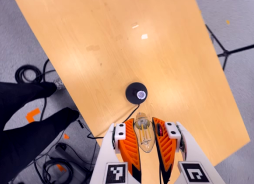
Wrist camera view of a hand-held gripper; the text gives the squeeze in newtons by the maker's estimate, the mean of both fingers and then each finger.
{"total": 23.5, "left": 25.6, "right": 21.5}